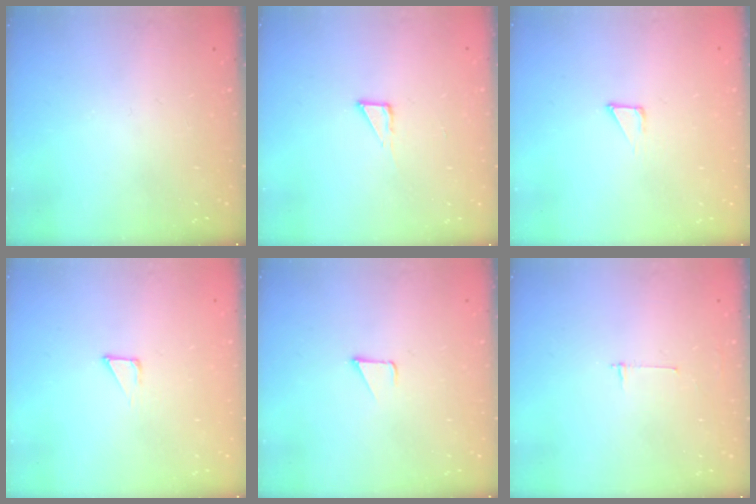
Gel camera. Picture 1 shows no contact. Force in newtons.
{"total": 3.6, "press": 3.6, "slide": 0.3}
{"total": 2.1, "press": 2.1, "slide": 0.1}
{"total": 2.1, "press": 2.1, "slide": 0.1}
{"total": 1.2, "press": 1.2, "slide": 0.1}
{"total": 2.7, "press": 2.7, "slide": 0.3}